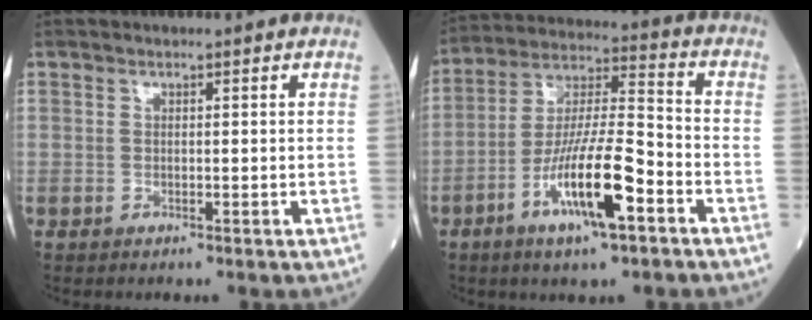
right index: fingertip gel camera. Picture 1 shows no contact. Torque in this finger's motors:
{"motor_torque": [1.62, -0.51, 1.03, 0.21]}